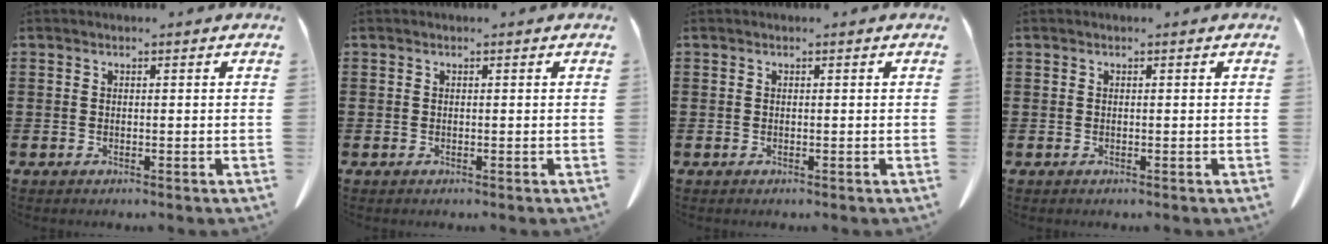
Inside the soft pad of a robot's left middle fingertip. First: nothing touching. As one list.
[{"total": 0.0}, {"total": 0.0}, {"total": 0.0}]